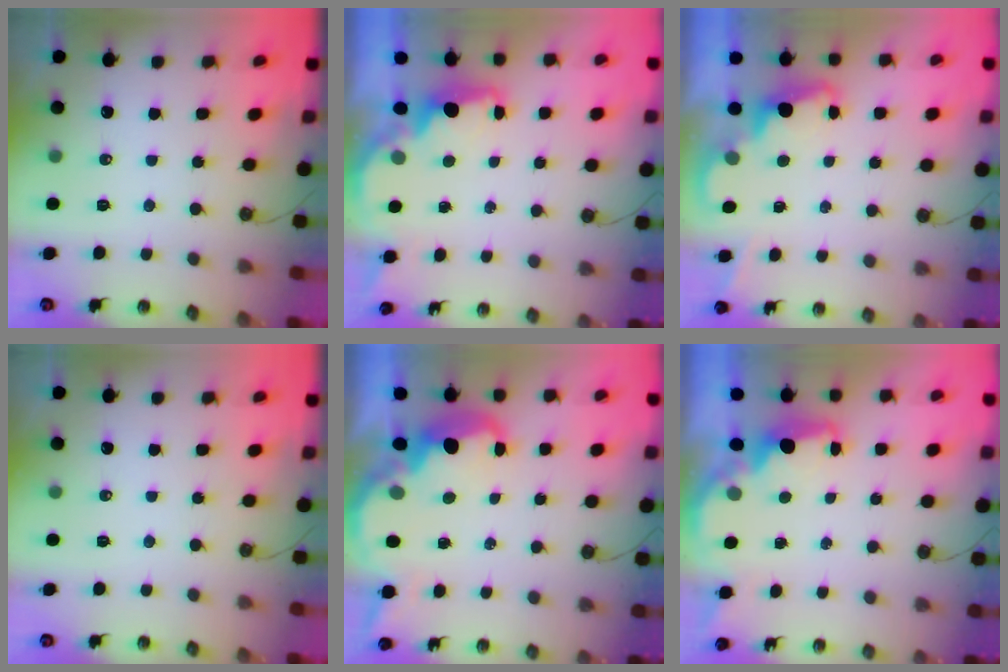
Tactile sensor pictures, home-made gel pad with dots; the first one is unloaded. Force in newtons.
{"total": 2.2, "press": 2.1, "slide": 0.8}
{"total": 2.3, "press": 2.3, "slide": 0.5}
{"total": 0.0}
{"total": 7.0, "press": 7.0, "slide": 0.6}
{"total": 2.8, "press": 2.6, "slide": 0.9}